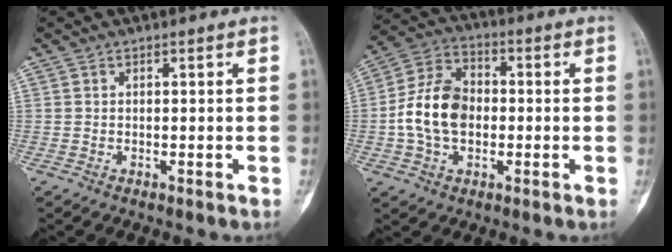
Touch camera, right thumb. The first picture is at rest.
{"total": 12.2, "force": [-1.0, 8.4, 8.7], "torque": [-0.152, 0.029, -0.026]}